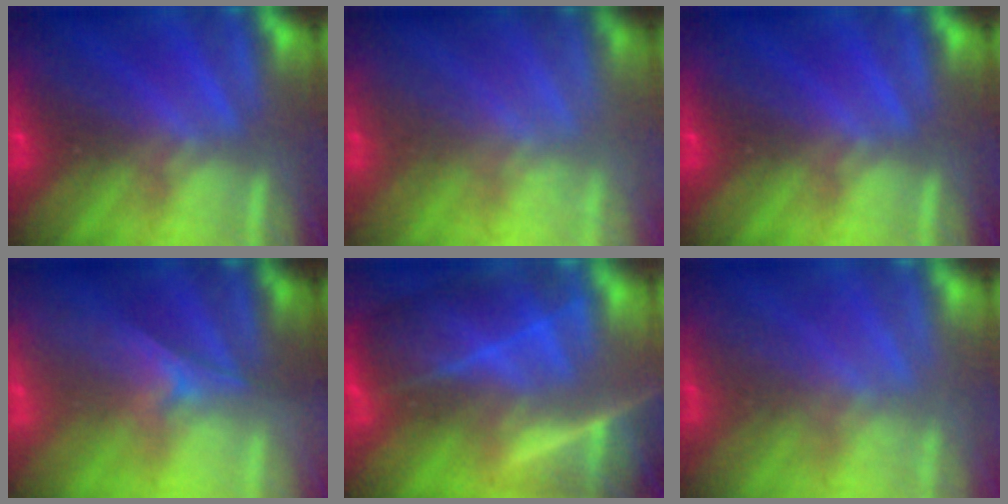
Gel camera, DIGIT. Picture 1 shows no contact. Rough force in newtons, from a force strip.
{"total": 1.6}
{"total": 0.0}
{"total": 1.9}
{"total": 7.1}
{"total": 2.3}